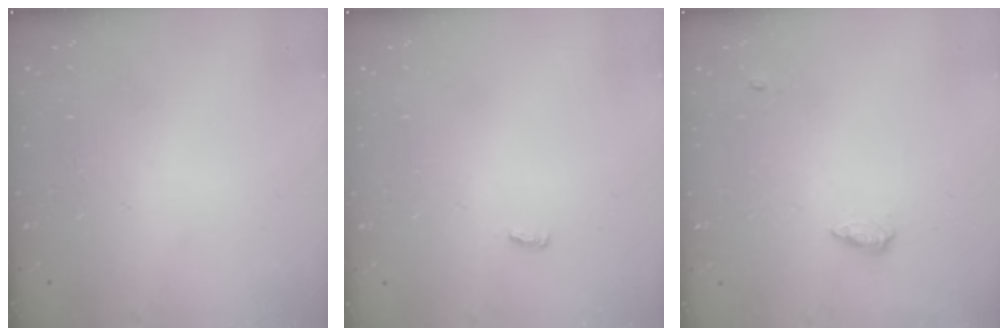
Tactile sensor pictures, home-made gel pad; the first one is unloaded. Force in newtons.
{"total": 2.9, "press": 2.6, "slide": 1.3}
{"total": 5.2, "press": 5.1, "slide": 1.0}